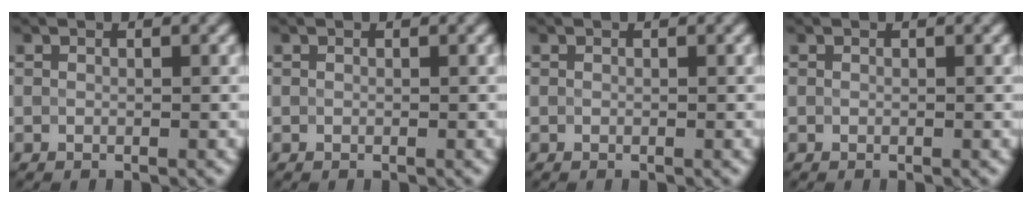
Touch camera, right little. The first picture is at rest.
{"total": 0.0}
{"total": 0.0}
{"total": 0.0}